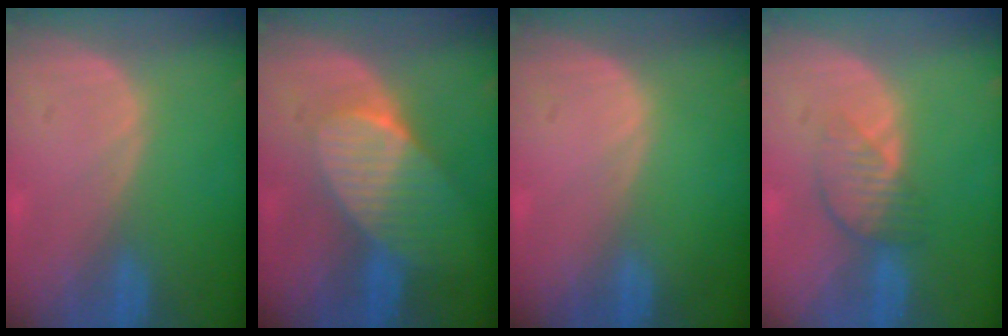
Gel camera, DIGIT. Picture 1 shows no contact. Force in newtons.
{"total": 7.7, "press": 6.9, "slide": 3.4}
{"total": 0.0}
{"total": 4.2, "press": 3.7, "slide": 1.8}